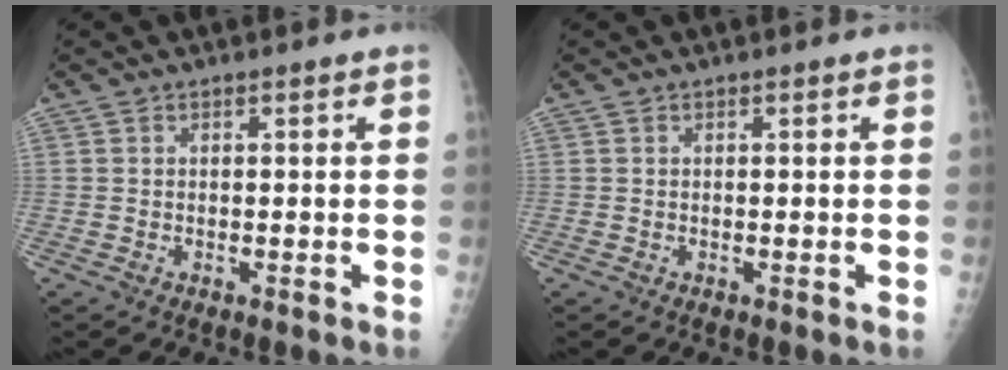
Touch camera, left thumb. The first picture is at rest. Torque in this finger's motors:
{"motor_torque": [0.12, 0.03, 0.05, -0.01, 0.03]}